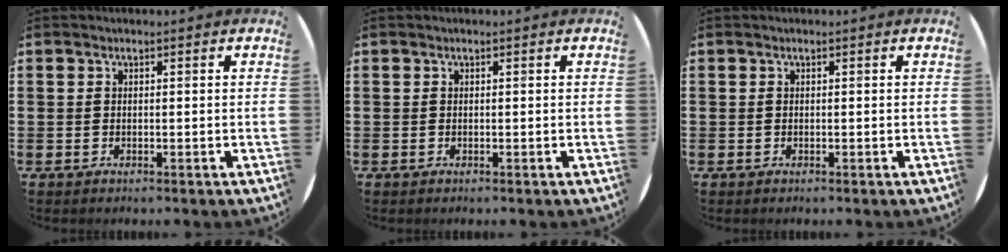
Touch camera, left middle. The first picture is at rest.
{"total": 0.0}
{"total": 0.0}